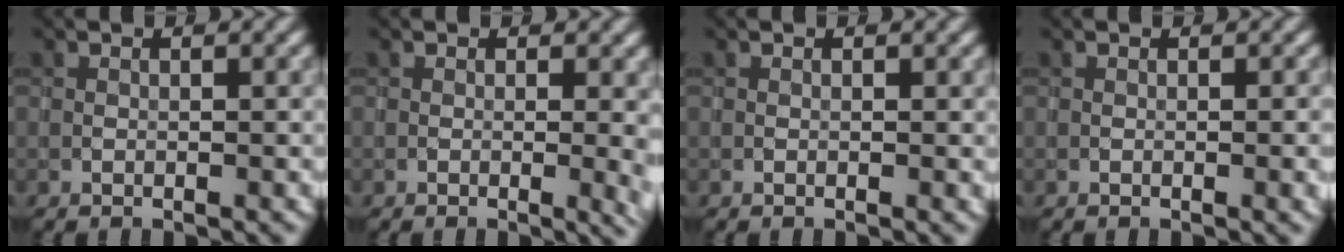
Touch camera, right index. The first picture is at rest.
{"total": 3.8, "force": [-0.5, 1.6, 3.4], "torque": [-0.035, -0.010, 0.002]}
{"total": 0.0}
{"total": 1.5, "force": [-0.4, 0.5, 1.3], "torque": [-0.019, -0.005, -0.002]}